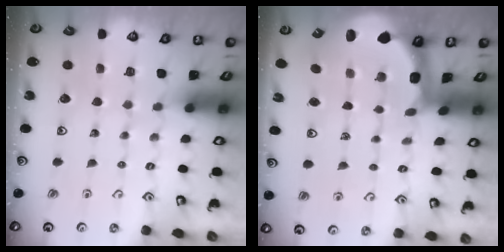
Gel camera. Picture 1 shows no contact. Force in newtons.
{"total": 2.1, "press": 1.9, "slide": 0.8}